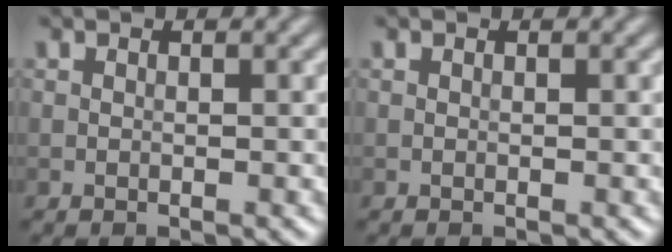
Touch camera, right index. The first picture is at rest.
{"total": 0.0}